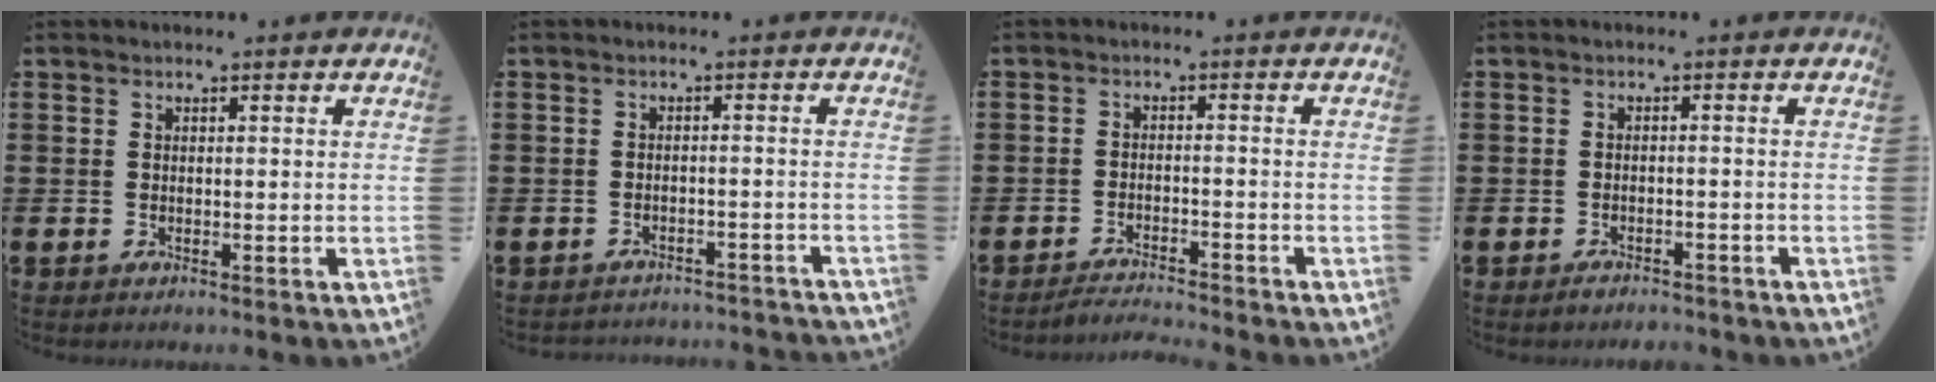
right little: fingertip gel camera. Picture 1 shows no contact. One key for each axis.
{"total": 1.8, "fx": -1.8, "fy": -0.1, "fz": -0.1, "tx": -0.003, "ty": 0.004, "tz": -0.039}
{"total": 2.2, "fx": -2.2, "fy": -0.3, "fz": 0.1, "tx": -0.004, "ty": 0.004, "tz": -0.045}
{"total": 1.3, "fx": -1.3, "fy": 0.2, "fz": 0.2, "tx": -0.008, "ty": 0.000, "tz": -0.026}